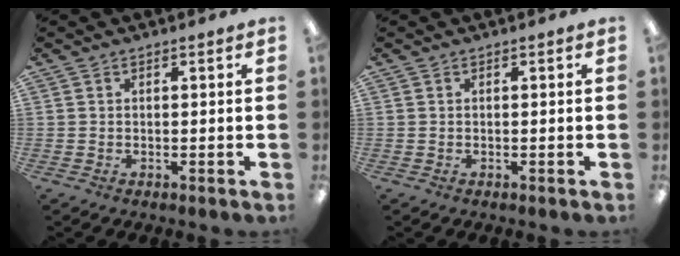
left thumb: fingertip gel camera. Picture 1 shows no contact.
{"total": 0.0}